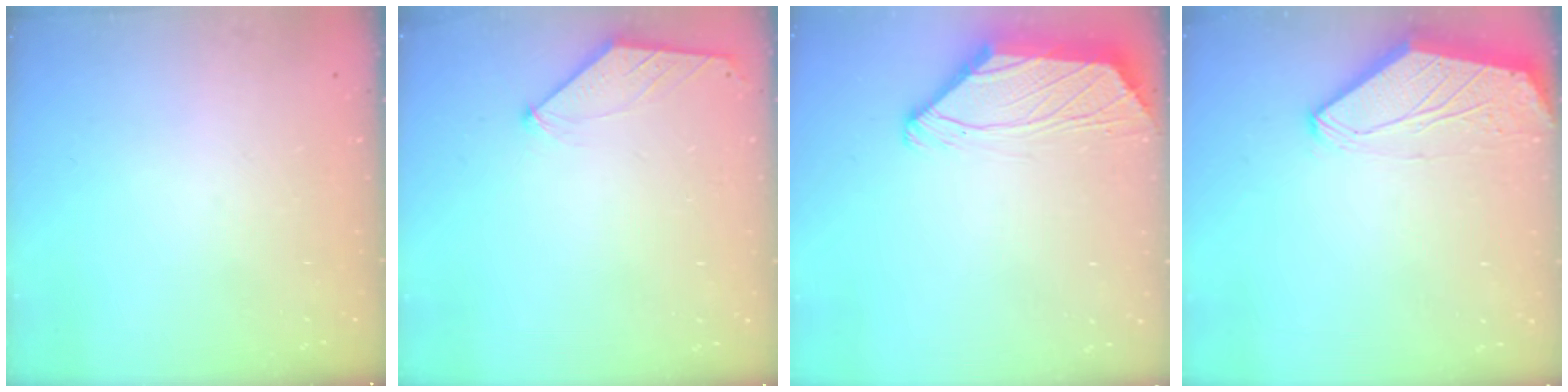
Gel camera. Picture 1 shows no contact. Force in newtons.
{"total": 0.5, "press": 0.4, "slide": 0.3}
{"total": 1.6, "press": 1.5, "slide": 0.6}
{"total": 0.0}